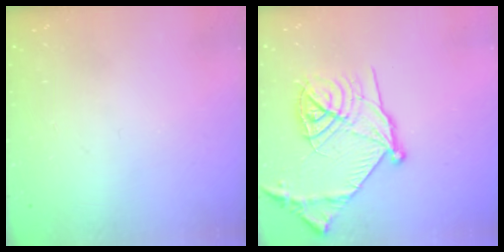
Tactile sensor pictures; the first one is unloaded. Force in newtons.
{"total": 18.5, "press": 18.4, "slide": 1.6}